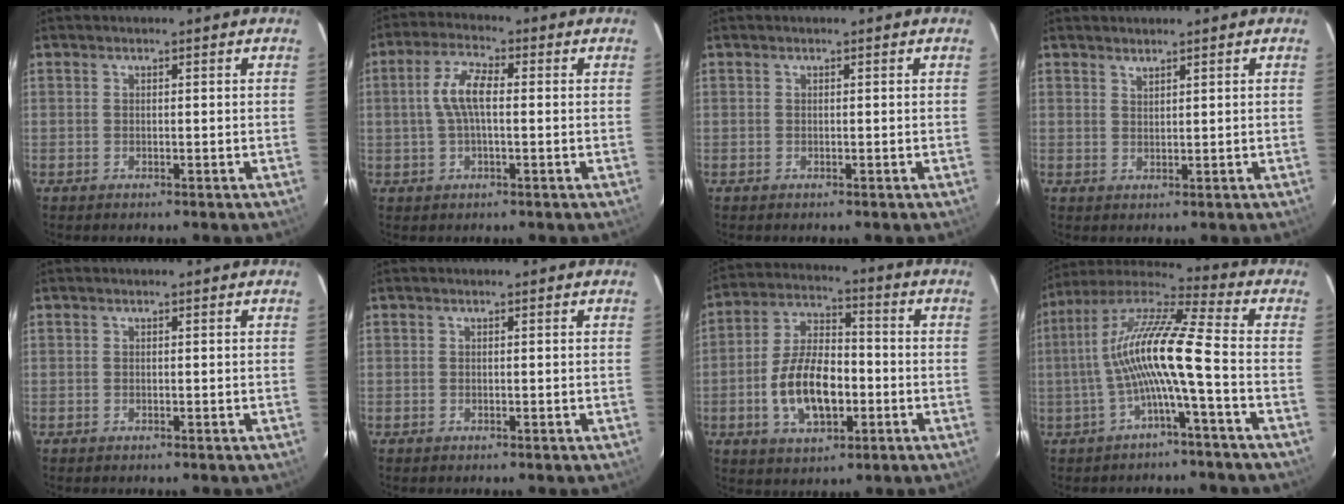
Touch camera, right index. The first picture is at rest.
{"total": 6.6, "force": [0.3, 2.5, 6.2], "torque": [-0.124, 0.014, 0.005]}
{"total": 0.0}
{"total": 1.3, "force": [1.2, 0.2, 0.4], "torque": [-0.006, -0.001, 0.022]}
{"total": 0.0}
{"total": 0.0}
{"total": 13.2, "force": [-3.3, 6.9, 10.8], "torque": [-0.213, 0.011, -0.051]}
{"total": 13.1, "force": [-2.8, 0.2, 12.8], "torque": [-0.248, 0.013, -0.056]}